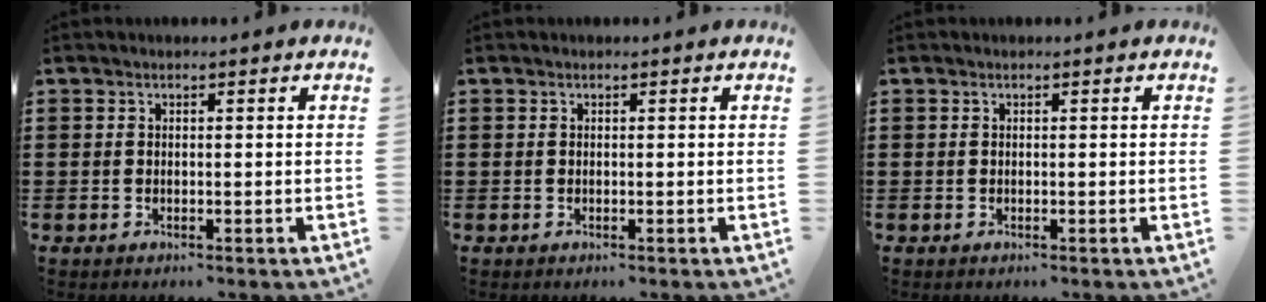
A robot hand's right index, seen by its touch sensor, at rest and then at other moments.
{"total": 0.0}
{"total": 0.0}